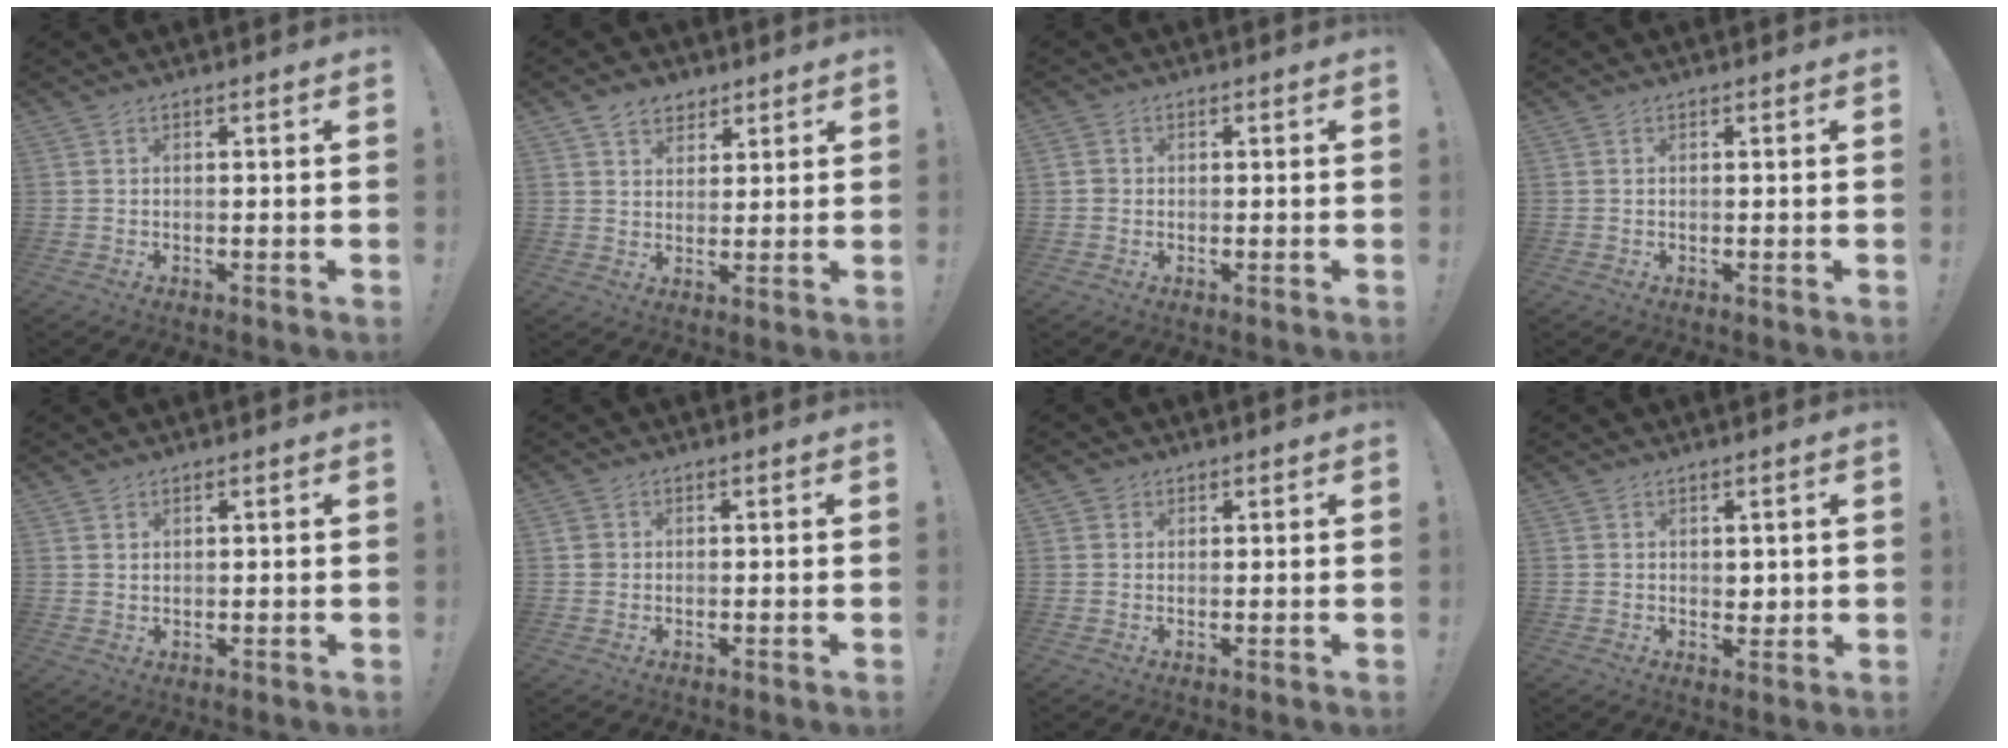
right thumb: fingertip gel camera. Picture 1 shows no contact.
{"total": 6.6, "force": [4.2, 4.8, 1.8], "torque": [-0.026, -0.018, 0.080]}
{"total": 2.1, "force": [0.1, 2.0, 0.6], "torque": [-0.006, 0.004, 0.001]}
{"total": 0.0}
{"total": 1.6, "force": [1.3, 0.8, 0.4], "torque": [0.007, -0.009, 0.021]}
{"total": 1.9, "force": [0.1, 1.8, 0.6], "torque": [-0.006, 0.003, 0.002]}
{"total": 1.9, "force": [1.0, 1.5, 0.3], "torque": [-0.004, -0.002, 0.018]}
{"total": 2.6, "force": [1.0, 2.2, 0.7], "torque": [0.014, -0.013, 0.013]}